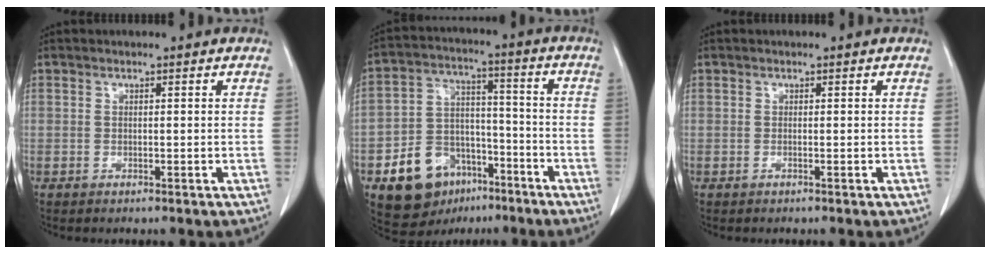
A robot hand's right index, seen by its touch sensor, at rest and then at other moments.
{"total": 12.9, "force": [-7.1, 8.9, 5.9], "torque": [-0.109, 0.030, -0.112]}
{"total": 0.0}